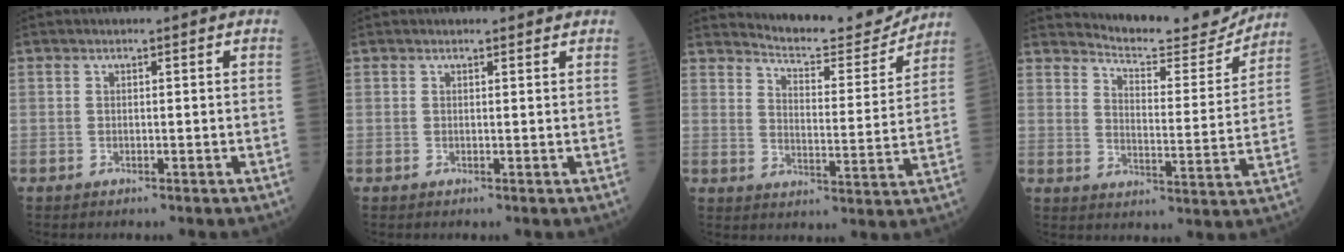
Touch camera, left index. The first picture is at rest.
{"total": 1.7, "force": [1.6, 0.3, 0.3], "torque": [-0.008, 0.003, 0.015]}
{"total": 11.7, "force": [11.5, 0.9, 1.4], "torque": [-0.023, -0.022, 0.157]}
{"total": 12.4, "force": [12.2, 1.4, 1.3], "torque": [-0.019, -0.030, 0.160]}